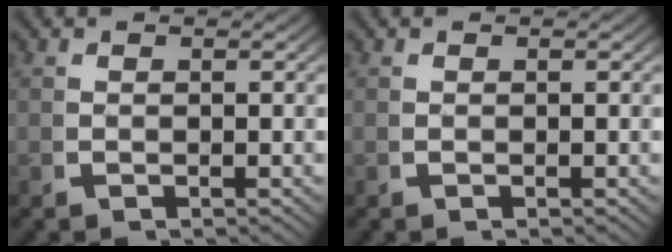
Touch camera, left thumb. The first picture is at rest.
{"total": 0.0}